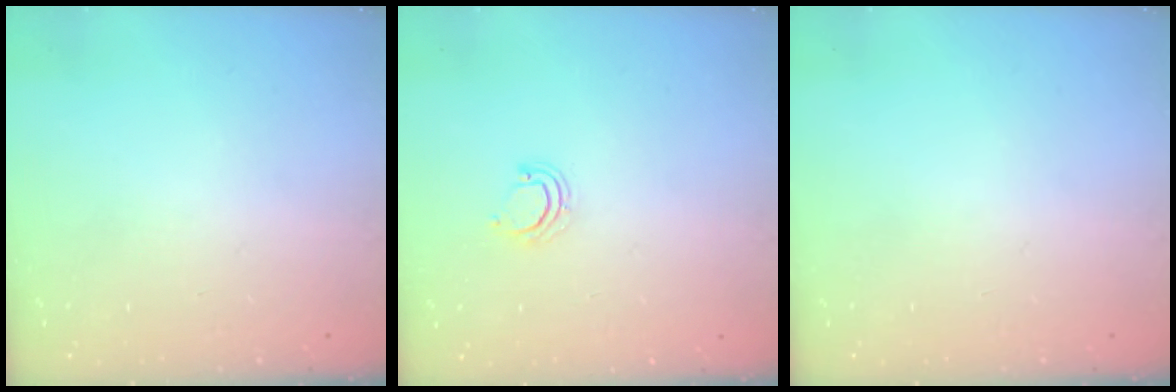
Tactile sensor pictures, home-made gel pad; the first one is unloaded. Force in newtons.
{"total": 2.2, "press": 2.2, "slide": 0.1}
{"total": 0.0}